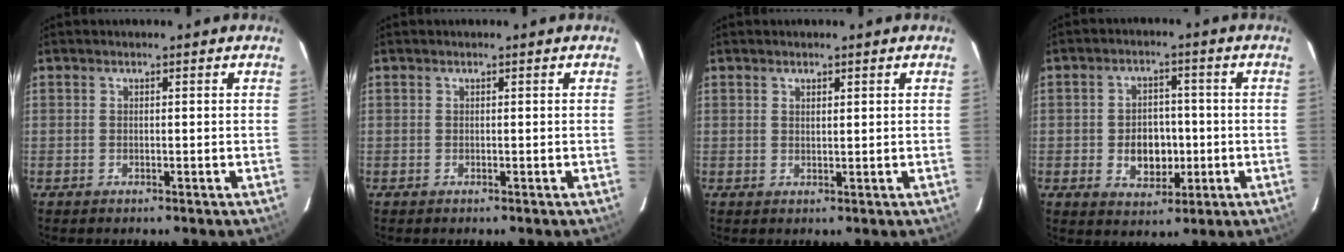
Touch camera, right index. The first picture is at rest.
{"total": 0.0}
{"total": 1.1, "force": [0.8, 0.4, 0.7], "torque": [-0.011, 0.000, 0.015]}
{"total": 7.5, "force": [-1.4, 5.5, 4.9], "torque": [-0.095, 0.007, -0.010]}